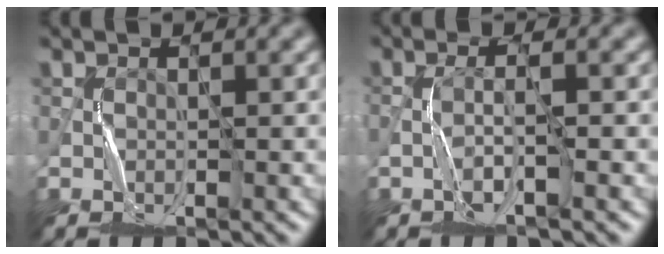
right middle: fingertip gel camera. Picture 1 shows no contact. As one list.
[{"total": 1.6, "force": [-0.7, -0.6, 1.3], "torque": [-0.026, 0.006, -0.019]}]